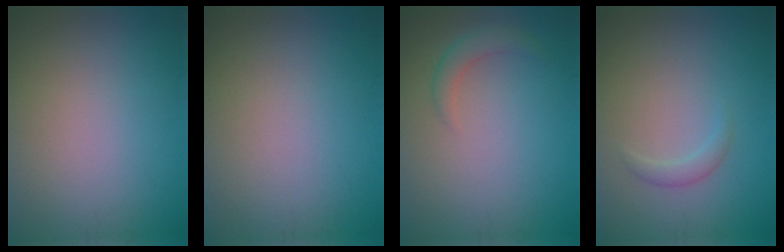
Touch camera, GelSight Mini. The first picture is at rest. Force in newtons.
{"total": 0.0}
{"total": 1.6, "press": 1.6, "slide": 0.1}
{"total": 1.2, "press": 1.2, "slide": 0.1}